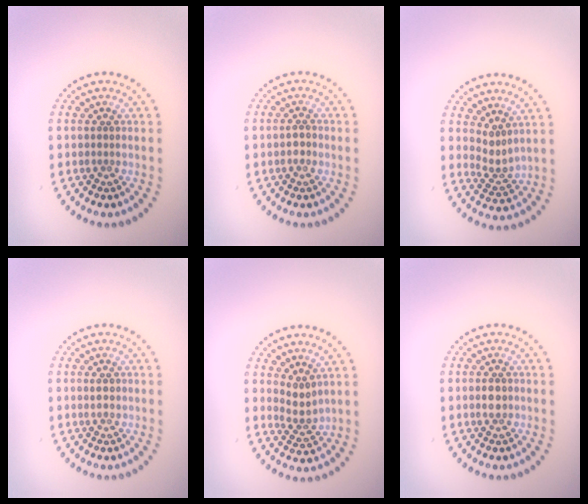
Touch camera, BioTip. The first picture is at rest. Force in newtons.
{"total": 1.1, "press": 1.0, "slide": 0.4}
{"total": 2.0, "press": 1.3, "slide": 1.5}
{"total": 1.1, "press": 1.0, "slide": 0.3}
{"total": 2.1, "press": 1.6, "slide": 1.4}
{"total": 1.5, "press": 1.5, "slide": 0.3}